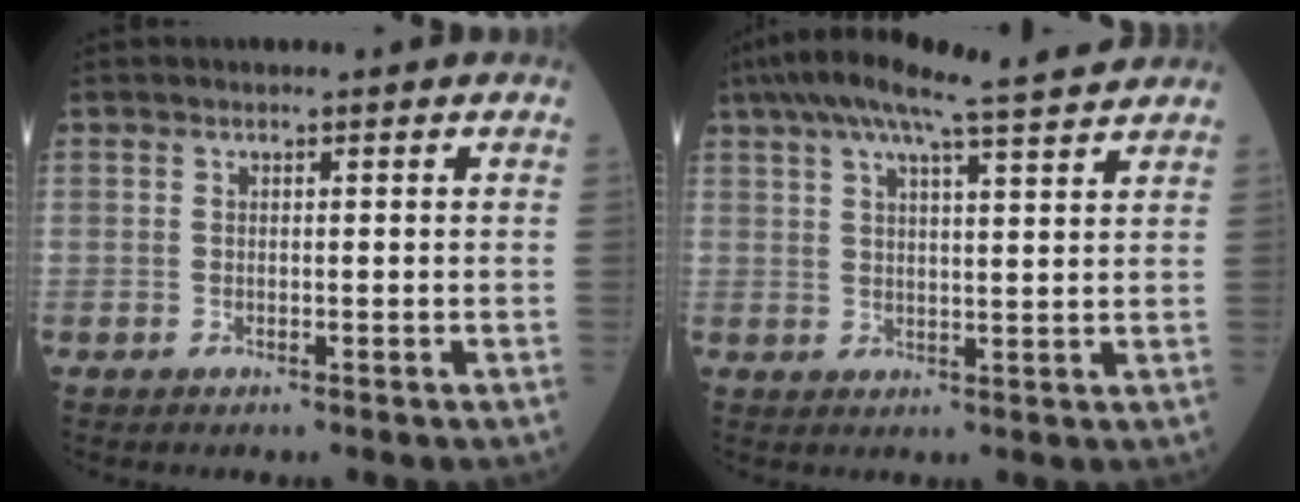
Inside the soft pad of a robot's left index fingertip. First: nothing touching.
{"total": 14.4, "force": [12.0, 0.6, 7.8], "torque": [-0.141, 0.035, 0.172]}